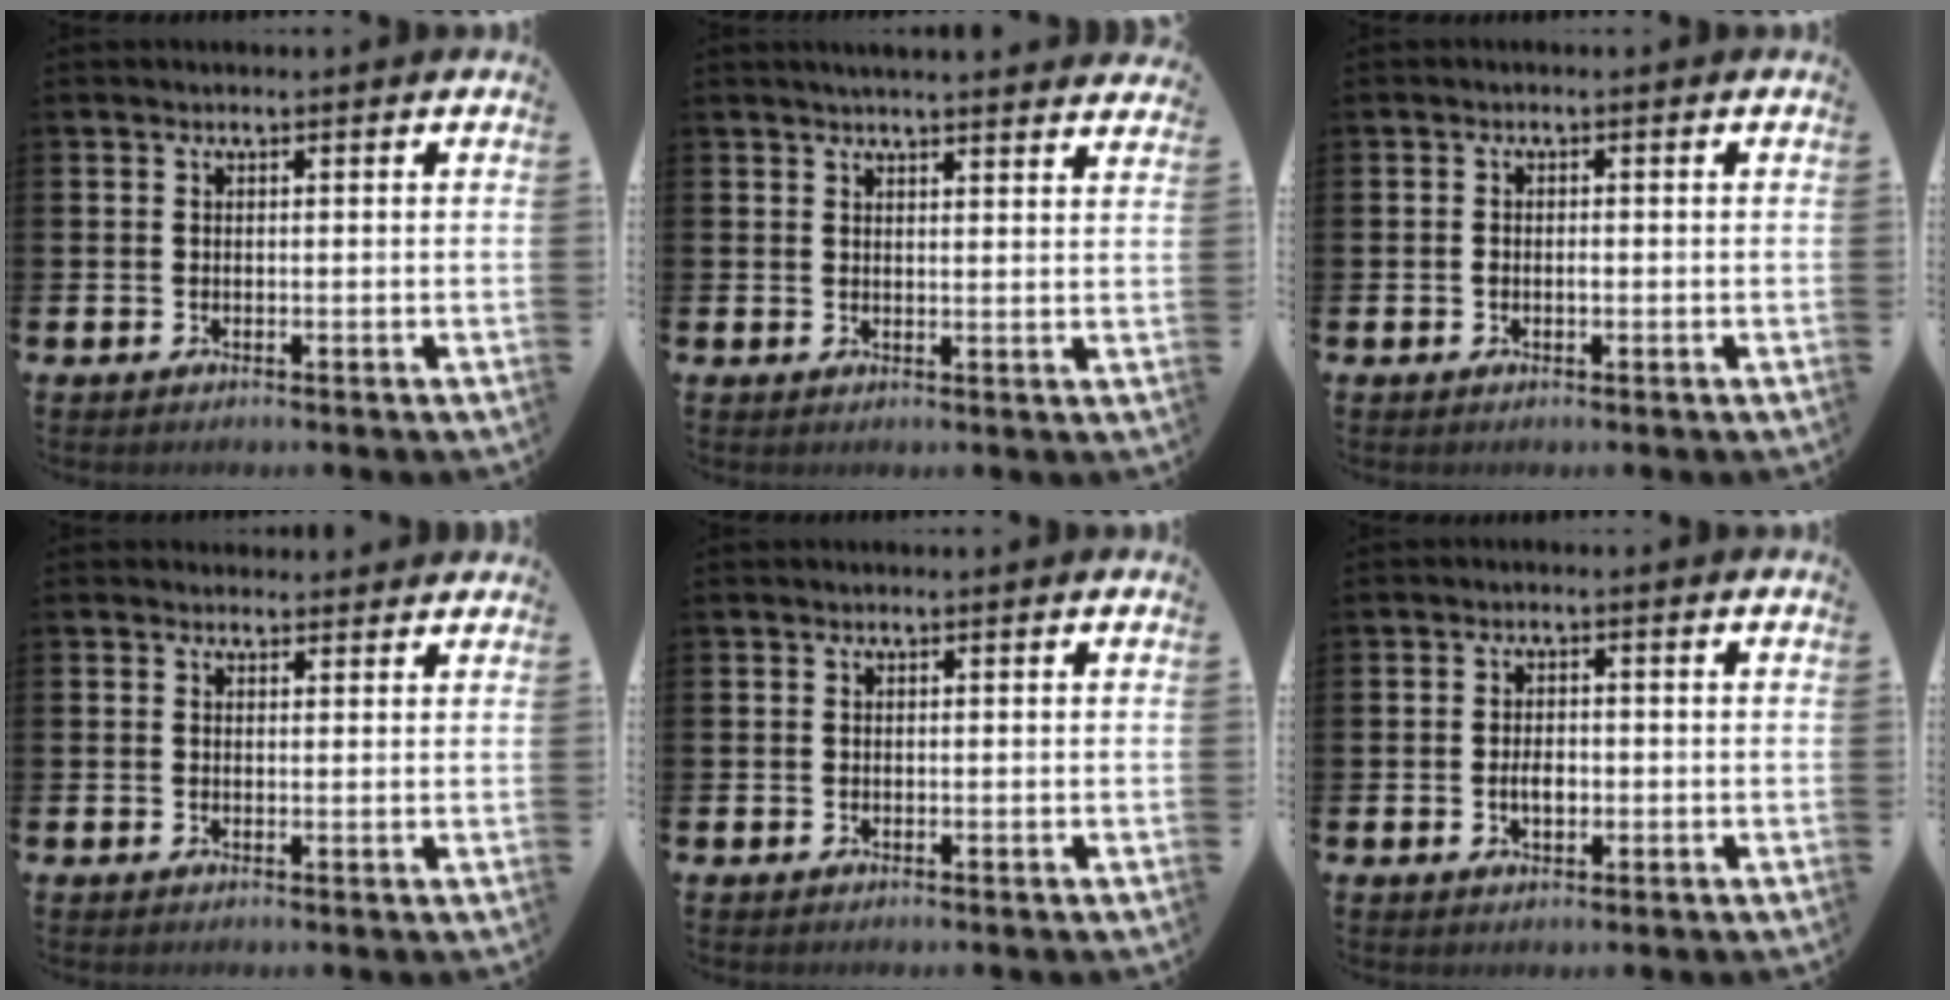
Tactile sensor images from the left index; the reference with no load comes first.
{"total": 3.4, "force": [3.4, -0.4, 0.2], "torque": [-0.007, -0.017, 0.060]}
{"total": 1.0, "force": [-0.2, 0.6, 0.7], "torque": [-0.008, 0.000, -0.007]}
{"total": 1.6, "force": [1.5, 0.6, 0.0], "torque": [0.010, -0.004, 0.026]}
{"total": 0.0}
{"total": 2.6, "force": [-0.4, 1.5, 2.1], "torque": [-0.025, -0.002, -0.011]}